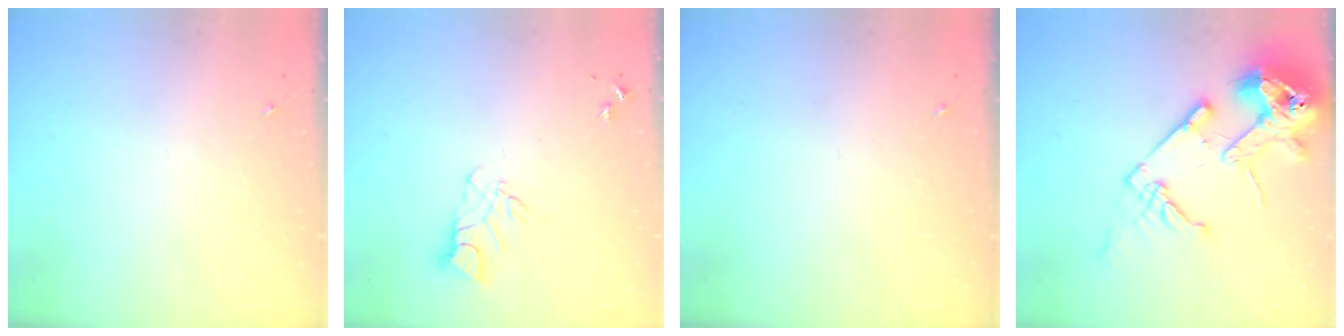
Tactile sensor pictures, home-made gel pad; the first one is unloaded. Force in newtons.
{"total": 7.0, "press": 7.0, "slide": 0.7}
{"total": 0.0}
{"total": 18.6, "press": 18.4, "slide": 2.2}